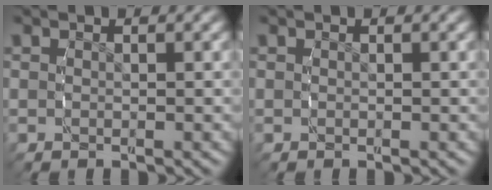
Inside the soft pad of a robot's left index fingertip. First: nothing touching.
{"total": 0.0}